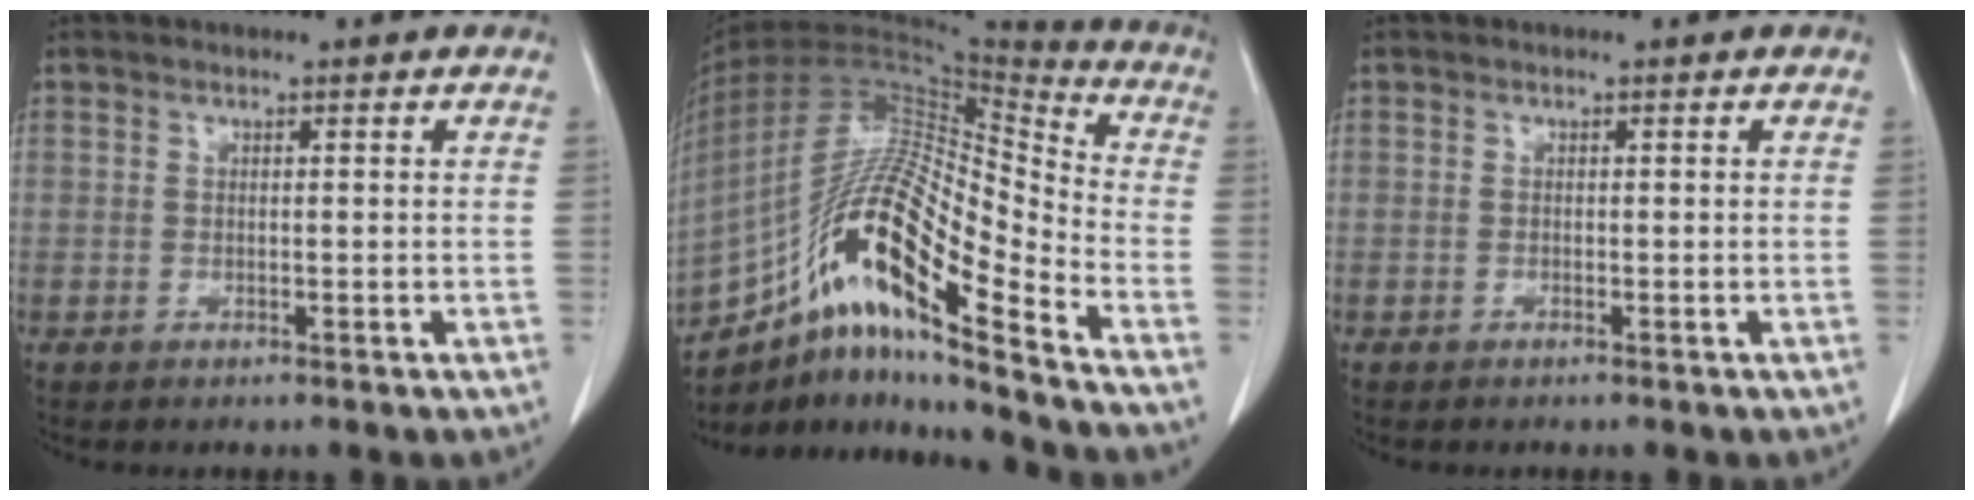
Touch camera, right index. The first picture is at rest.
{"total": 20.0, "force": [-12.1, 2.3, 15.8], "torque": [-0.310, 0.007, -0.217]}
{"total": 0.0}